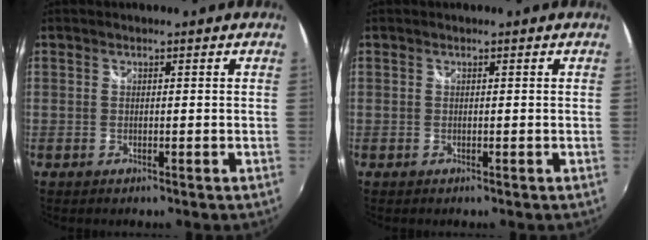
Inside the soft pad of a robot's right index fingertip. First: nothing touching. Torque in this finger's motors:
{"motor_torque": [0.00, 0.00, 0.00, 0.00]}